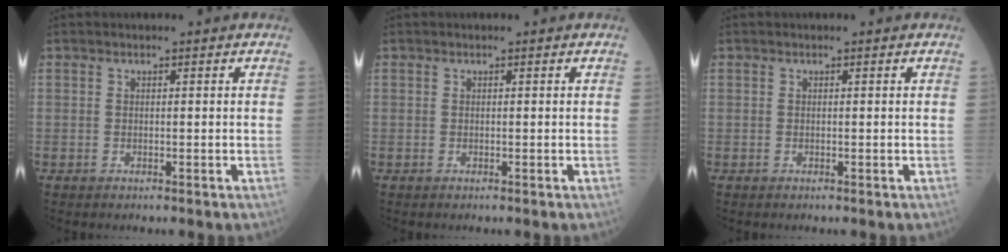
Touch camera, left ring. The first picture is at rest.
{"total": 0.0}
{"total": 0.0}